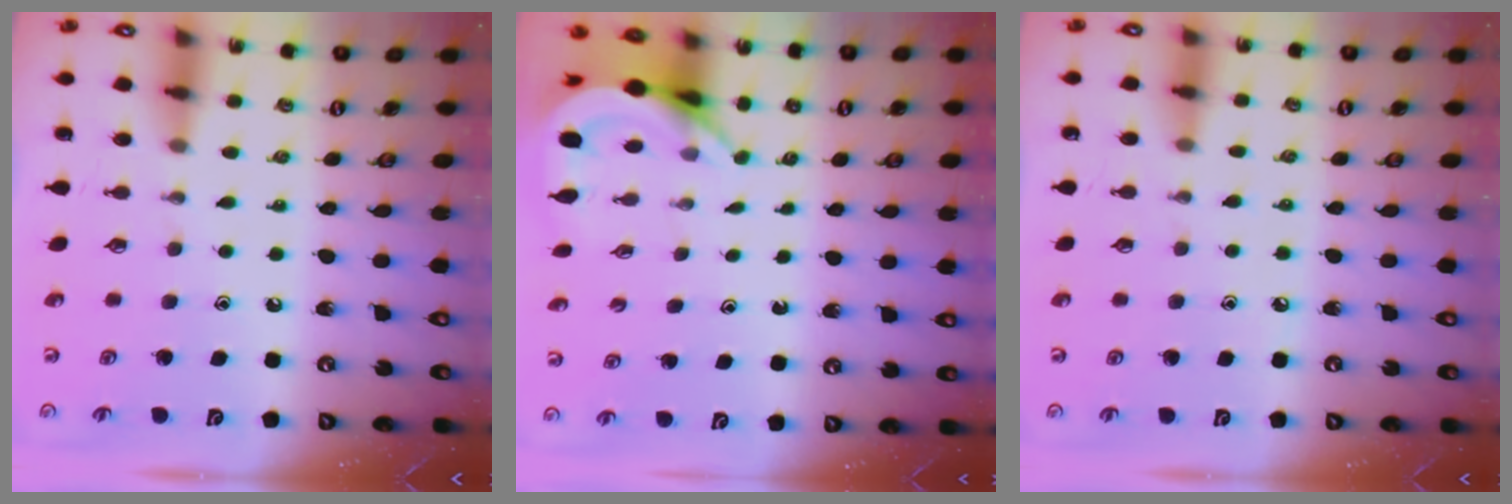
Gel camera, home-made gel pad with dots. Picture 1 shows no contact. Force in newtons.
{"total": 4.4, "press": 4.4, "slide": 0.2}
{"total": 4.7, "press": 4.6, "slide": 0.6}